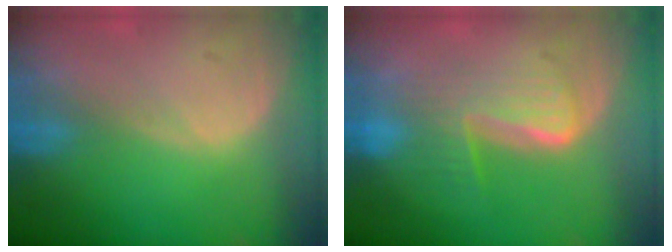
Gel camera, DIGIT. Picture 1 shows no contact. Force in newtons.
{"total": 6.4, "press": 6.3, "slide": 1.3}